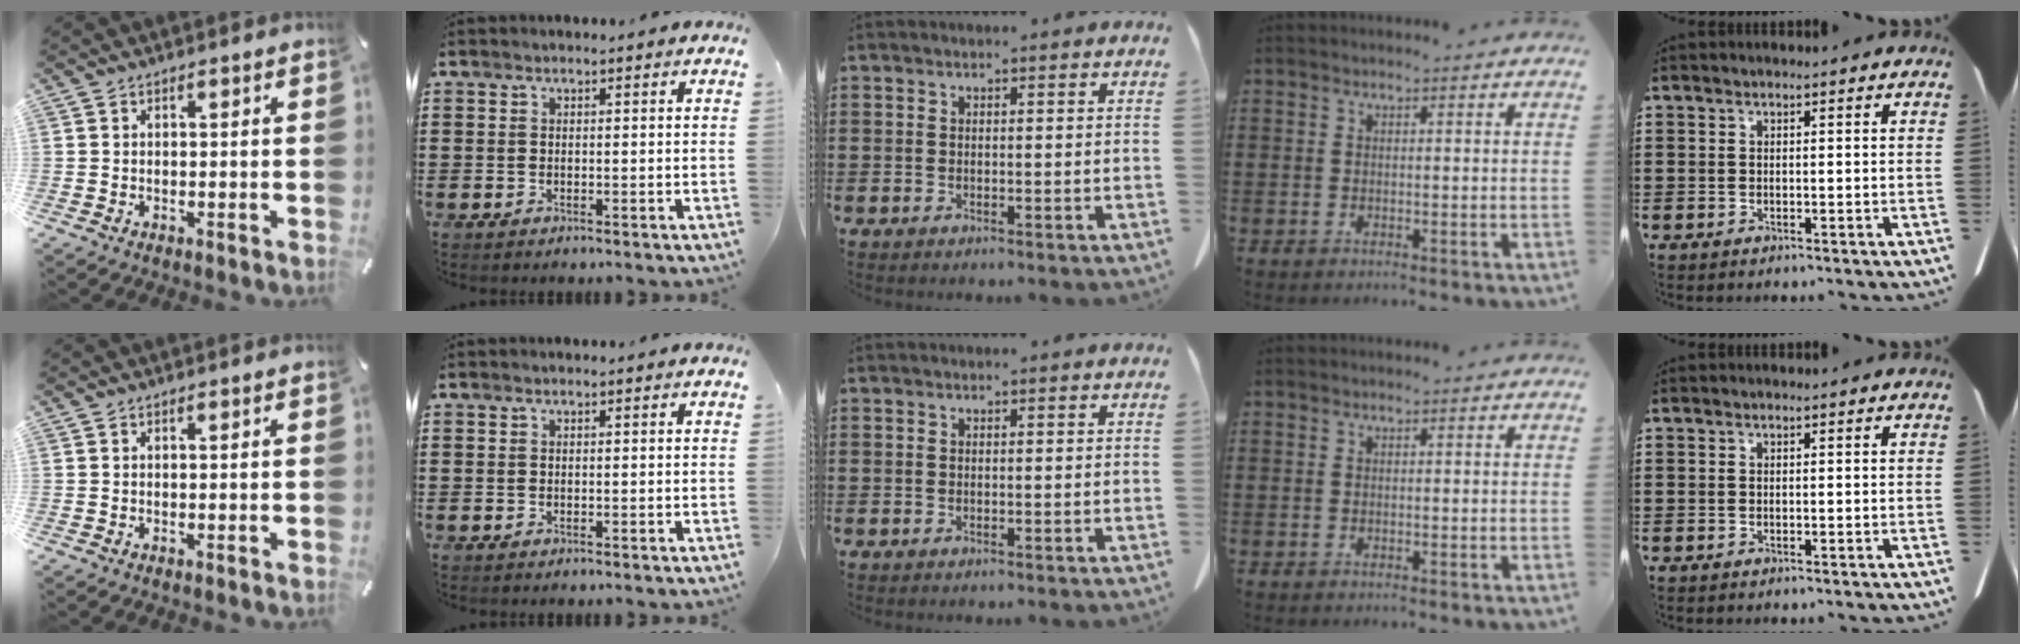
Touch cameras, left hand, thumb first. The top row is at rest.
{}